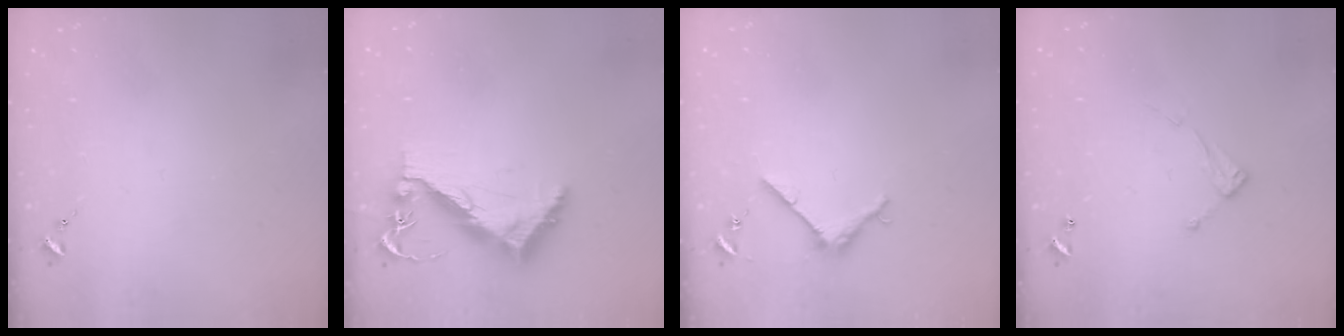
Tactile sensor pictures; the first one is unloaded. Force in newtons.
{"total": 9.7, "press": 9.6, "slide": 1.4}
{"total": 4.0, "press": 4.0, "slide": 0.4}
{"total": 7.1, "press": 7.1, "slide": 0.3}